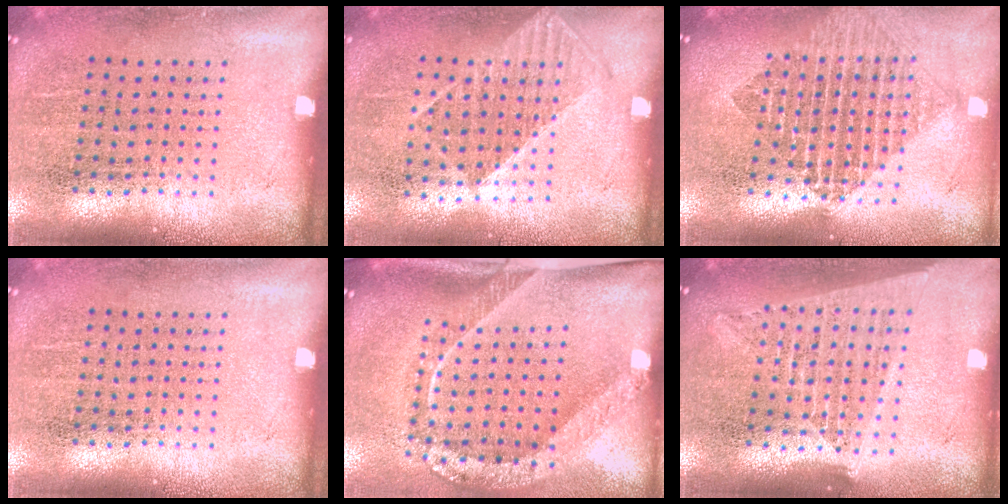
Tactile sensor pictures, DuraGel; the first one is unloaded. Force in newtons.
{"total": 1.0, "press": 0.9, "slide": 0.5}
{"total": 2.0, "press": 1.6, "slide": 1.2}
{"total": 0.0}
{"total": 2.4, "press": 1.6, "slide": 1.8}
{"total": 1.7, "press": 1.5, "slide": 0.8}